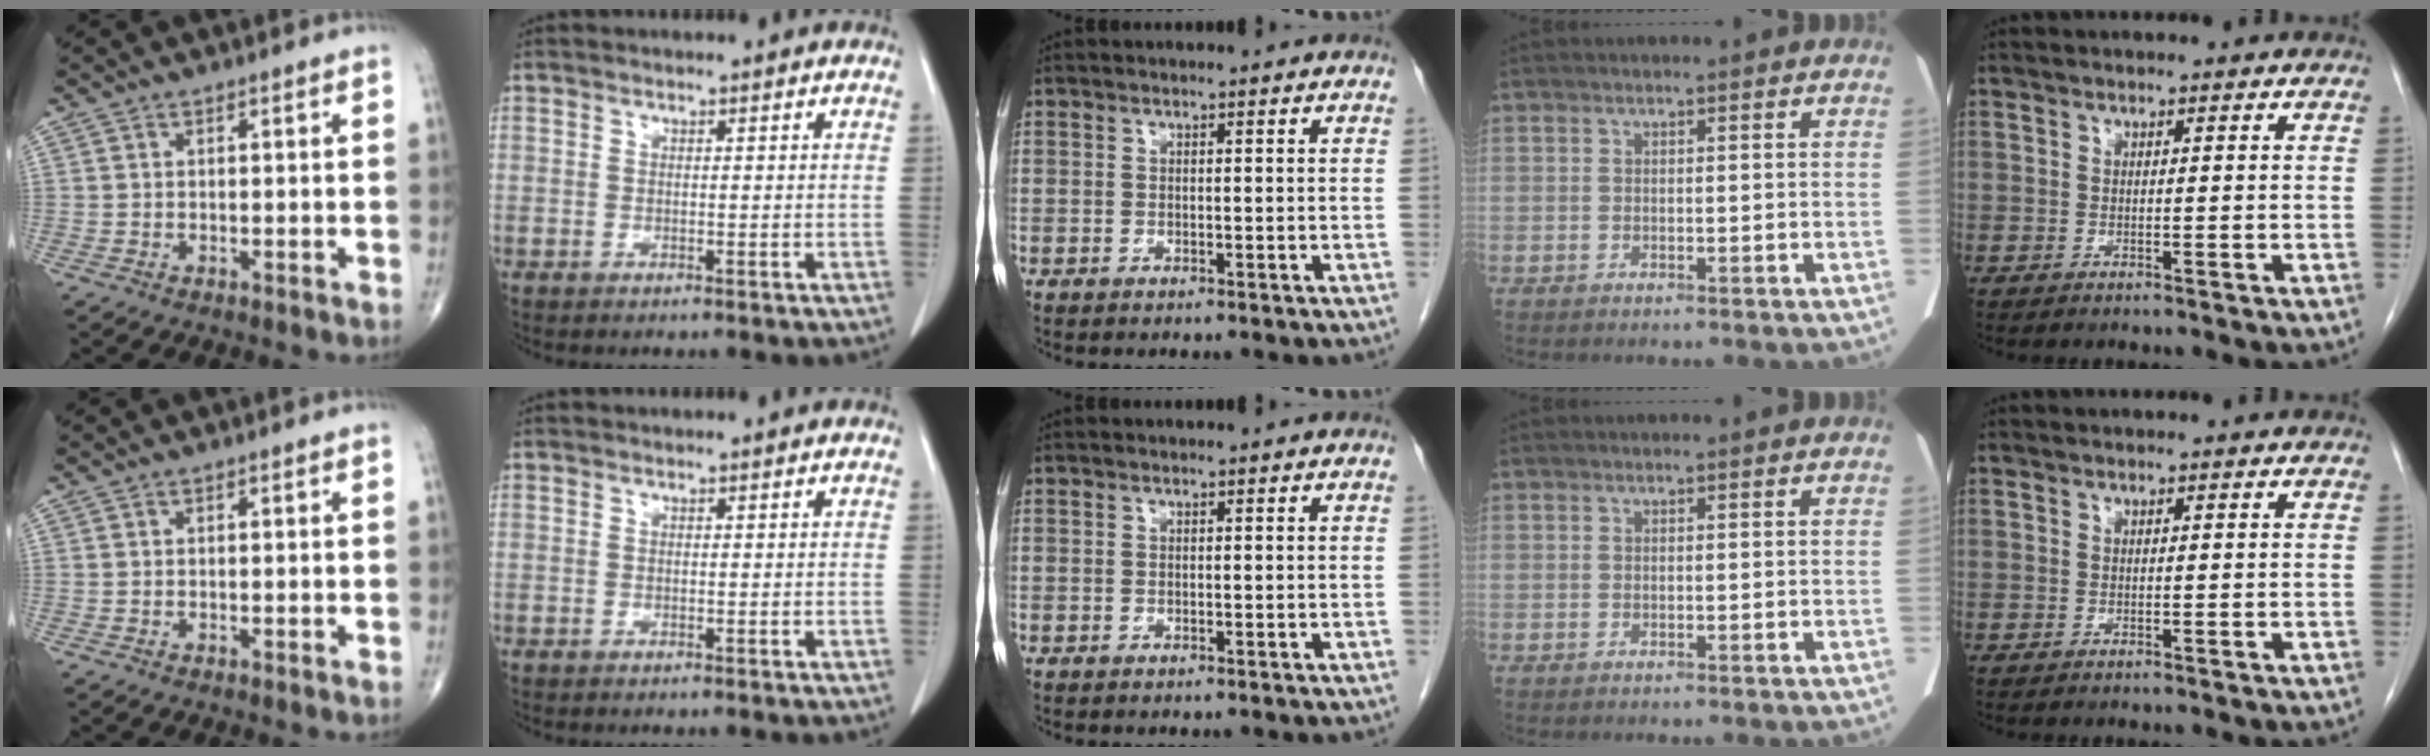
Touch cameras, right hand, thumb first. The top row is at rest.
{}